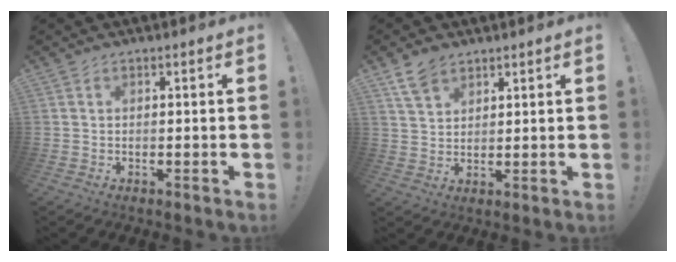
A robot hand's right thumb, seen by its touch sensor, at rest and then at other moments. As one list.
[{"total": 6.7, "force": [4.7, 3.9, 3.0], "torque": [-0.055, -0.013, 0.089]}]